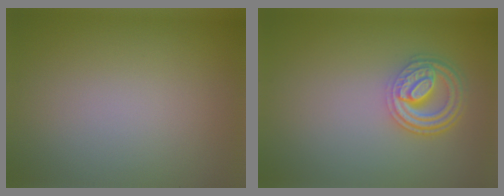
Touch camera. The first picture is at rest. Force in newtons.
{"total": 4.5, "press": 3.6, "slide": 2.7}